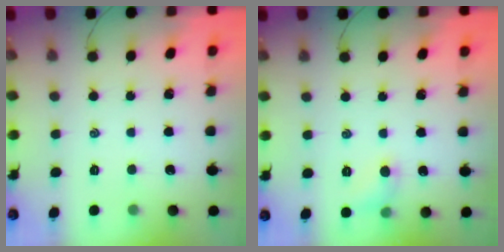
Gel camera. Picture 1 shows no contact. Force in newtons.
{"total": 5.5, "press": 5.4, "slide": 1.2}